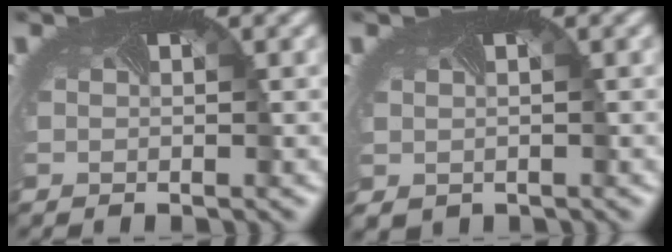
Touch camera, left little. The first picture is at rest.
{"total": 1.0, "force": [-0.3, 0.9, 0.3], "torque": [-0.008, -0.003, 0.007]}